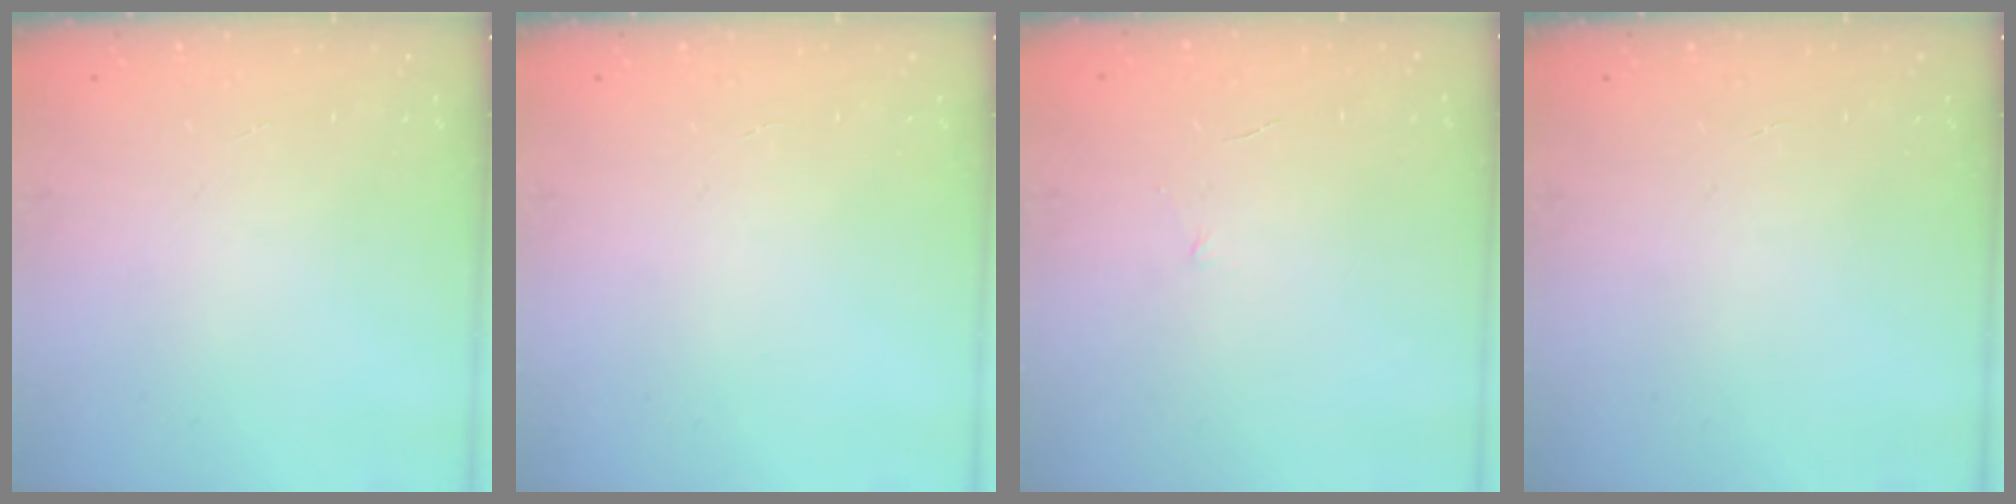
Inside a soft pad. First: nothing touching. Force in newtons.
{"total": 0.0}
{"total": 3.6, "press": 3.5, "slide": 0.9}
{"total": 0.0}